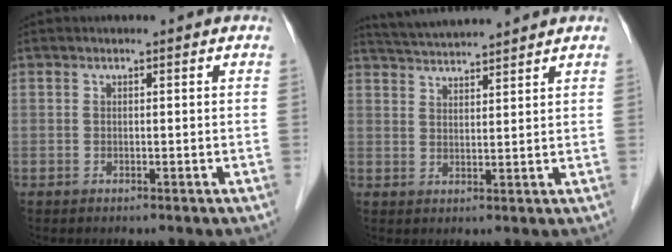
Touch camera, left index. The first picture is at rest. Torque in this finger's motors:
{"motor_torque": [-0.12, -0.51, 0.27, 0.11]}